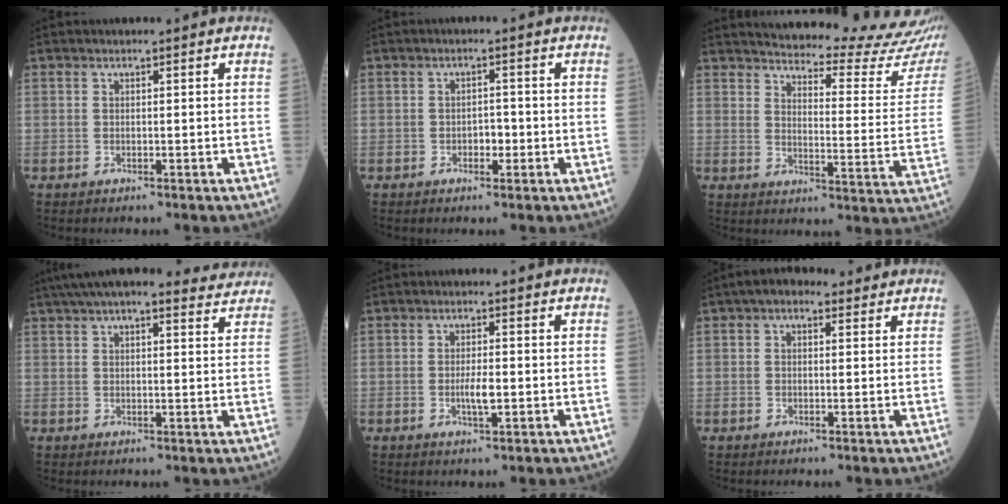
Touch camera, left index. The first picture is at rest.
{"total": 1.9, "force": [-0.6, 1.1, 1.4], "torque": [-0.017, 0.005, -0.009]}
{"total": 23.5, "force": [21.9, 1.1, 8.4], "torque": [-0.114, -0.105, 0.253]}
{"total": 16.5, "force": [14.8, 2.8, 6.8], "torque": [-0.103, 0.041, 0.191]}
{"total": 2.8, "force": [-0.4, 0.5, 2.7], "torque": [-0.053, -0.002, -0.005]}
{"total": 4.1, "force": [2.7, 2.1, 2.2], "torque": [-0.040, 0.028, 0.039]}